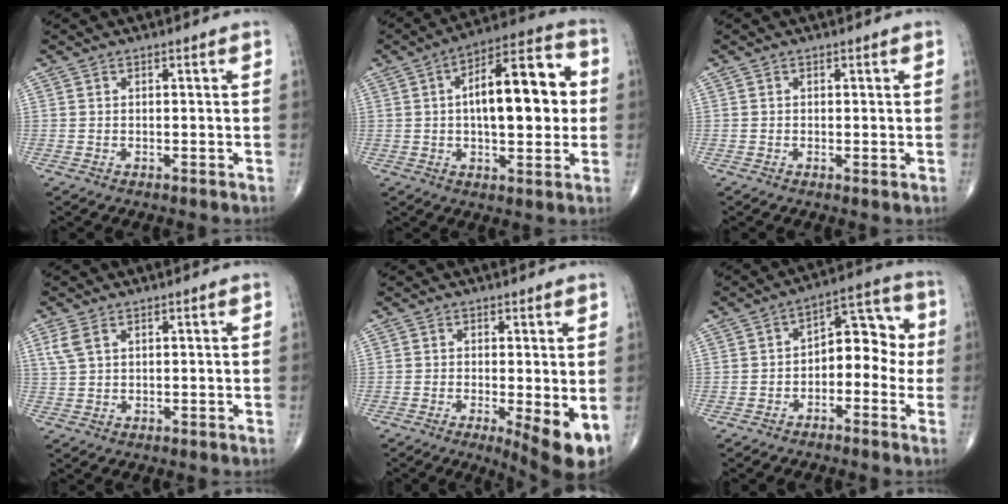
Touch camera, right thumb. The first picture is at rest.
{"total": 18.1, "force": [1.7, 7.6, 16.3], "torque": [-0.220, 0.025, 0.021]}
{"total": 0.6, "force": [0.0, 0.1, 0.5], "torque": [-0.010, -0.003, -0.005]}
{"total": 3.2, "force": [1.6, 1.7, 2.2], "torque": [-0.056, 0.006, 0.040]}
{"total": 7.3, "force": [-1.6, 1.8, 6.9], "torque": [-0.099, -0.020, -0.023]}
{"total": 9.7, "force": [-1.4, 6.1, 7.5], "torque": [-0.061, 0.047, -0.034]}